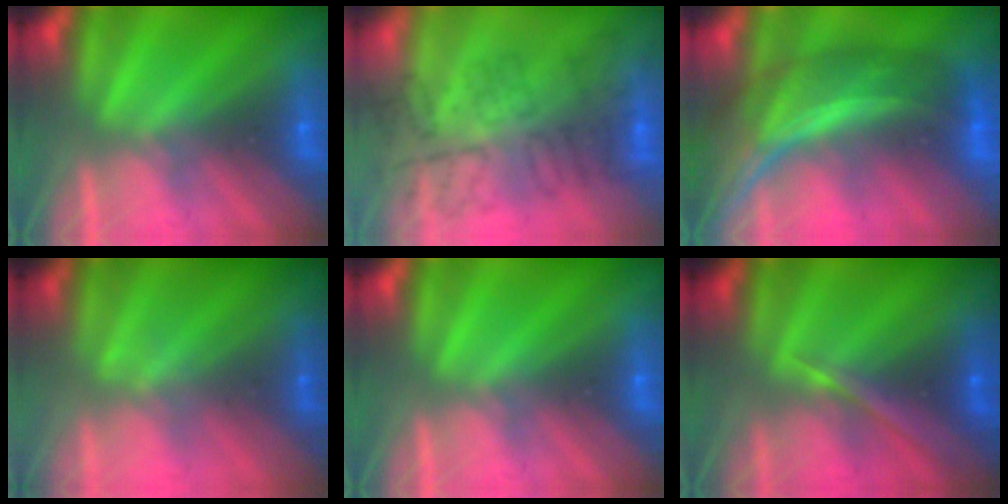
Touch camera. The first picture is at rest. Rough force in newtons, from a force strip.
{"total": 4.4}
{"total": 7.2}
{"total": 1.4}
{"total": 0.0}
{"total": 2.3}